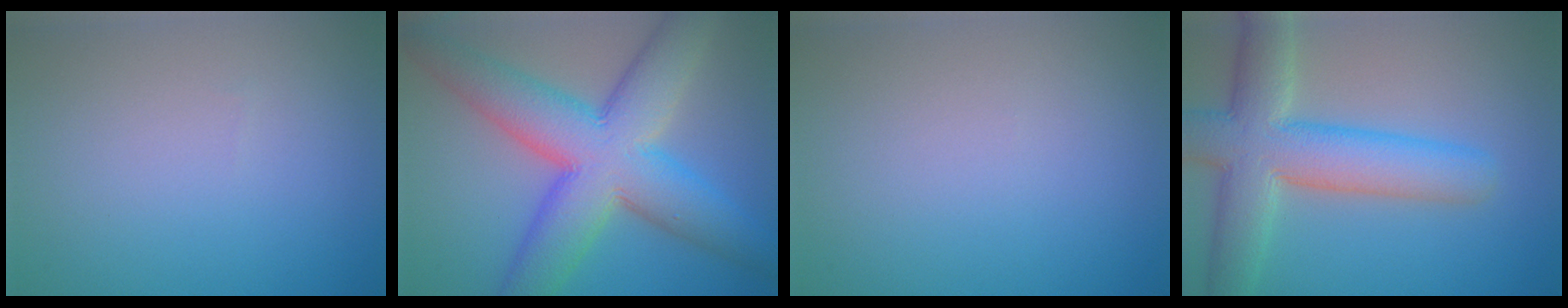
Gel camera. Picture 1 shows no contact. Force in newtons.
{"total": 12.2, "press": 12.2, "slide": 0.3}
{"total": 0.0}
{"total": 9.1, "press": 9.1, "slide": 0.3}